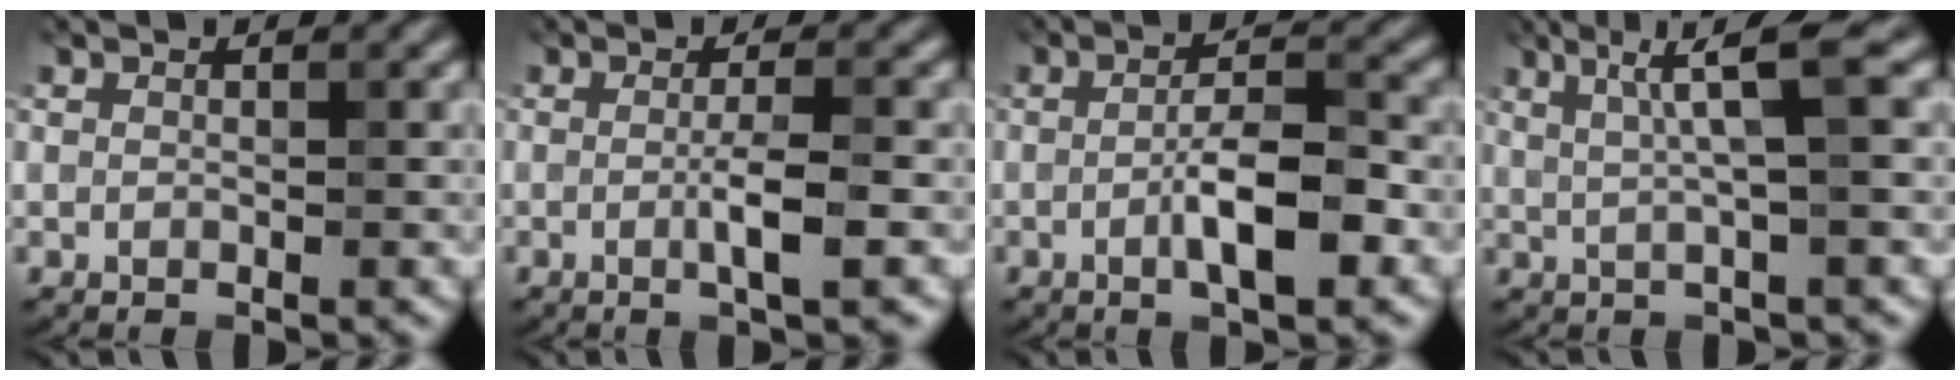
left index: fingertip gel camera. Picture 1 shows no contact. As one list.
[{"total": 2.8, "force": [-0.5, 0.0, 2.8], "torque": [-0.052, 0.003, -0.010]}, {"total": 4.9, "force": [-1.4, 1.0, 4.6], "torque": [-0.086, 0.009, -0.027]}, {"total": 4.5, "force": [1.5, 0.3, 4.3], "torque": [-0.075, 0.010, 0.026]}]